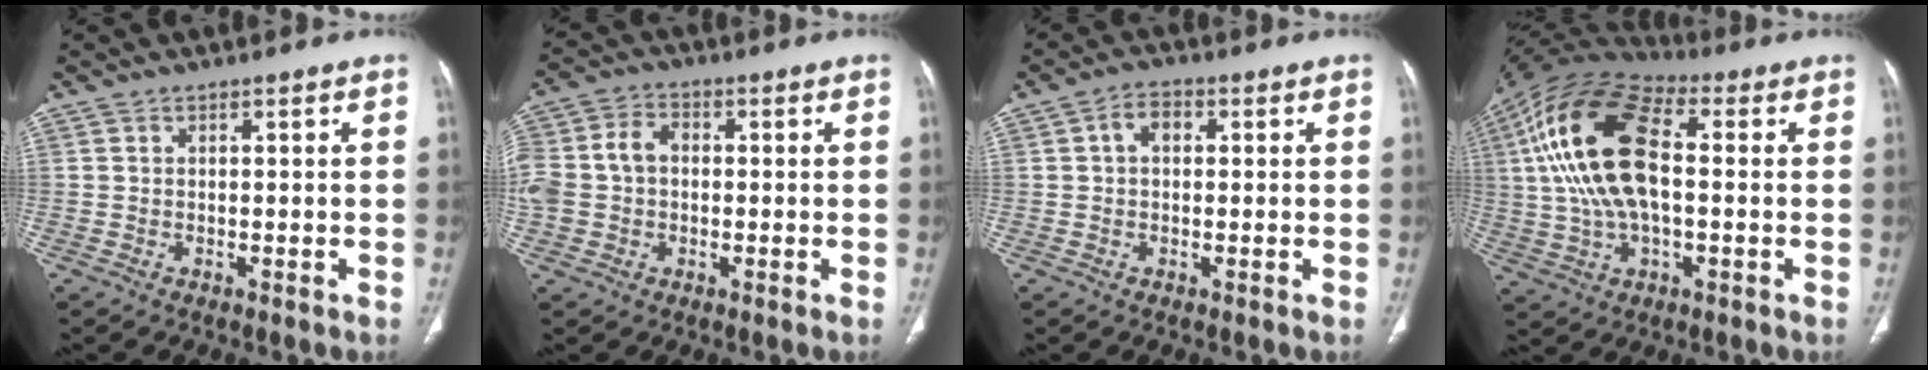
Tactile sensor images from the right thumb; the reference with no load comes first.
{"total": 11.5, "force": [-0.1, 9.1, 7.0], "torque": [-0.159, 0.032, -0.003]}
{"total": 3.9, "force": [0.6, 2.6, 2.7], "torque": [-0.042, 0.015, 0.007]}
{"total": 20.7, "force": [2.2, 10.6, 17.7], "torque": [-0.351, 0.024, 0.033]}